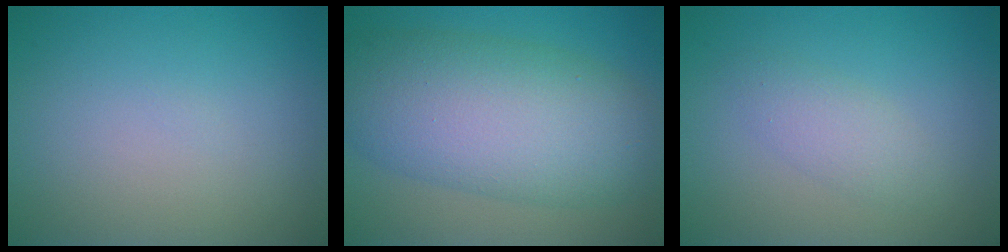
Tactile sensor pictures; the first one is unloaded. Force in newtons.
{"total": 10.9, "press": 10.9, "slide": 0.1}
{"total": 2.7, "press": 2.7, "slide": 0.2}